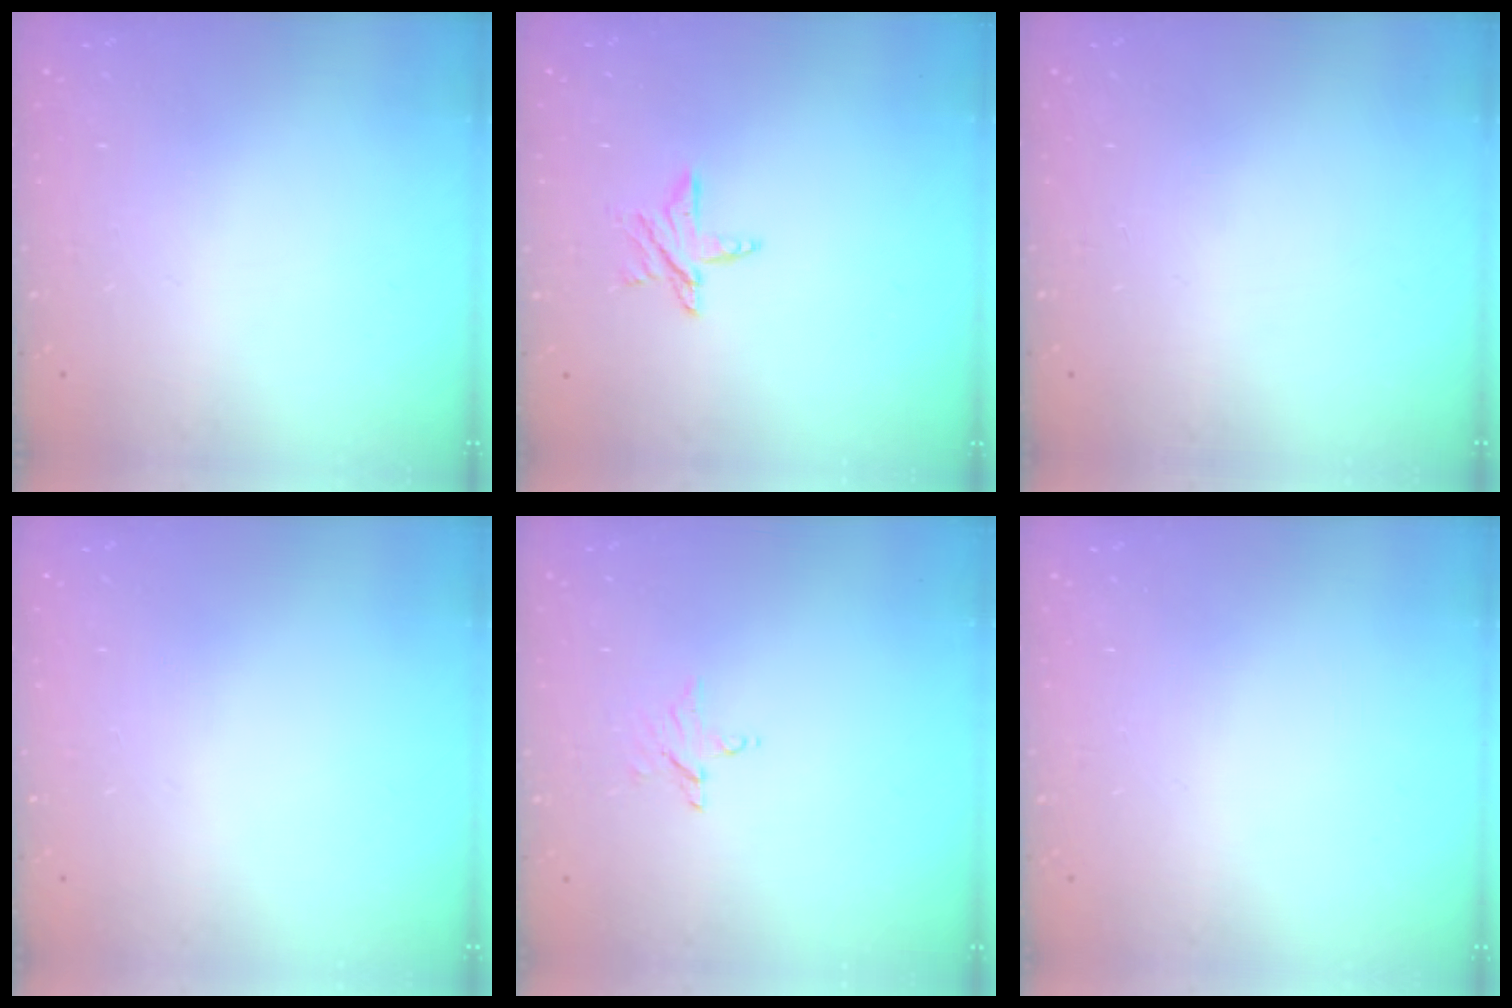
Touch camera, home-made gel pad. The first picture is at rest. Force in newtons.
{"total": 6.7, "press": 6.7, "slide": 0.5}
{"total": 0.0}
{"total": 0.0}
{"total": 3.1, "press": 3.1, "slide": 0.3}
{"total": 0.0}